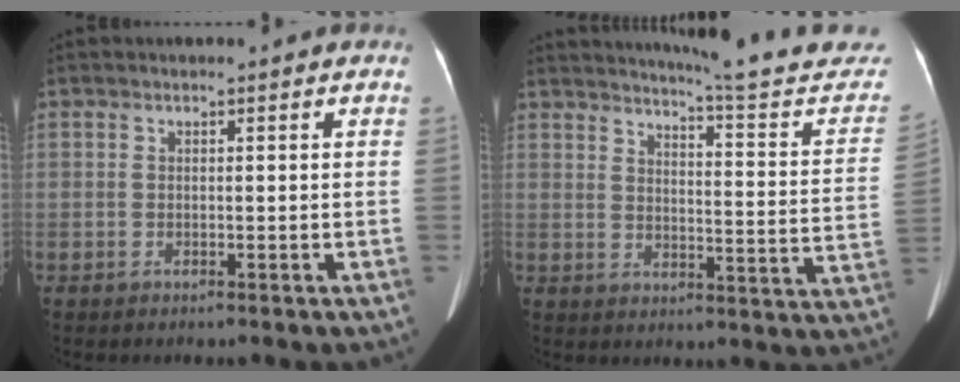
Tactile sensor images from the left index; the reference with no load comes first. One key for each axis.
{"total": 19.5, "fx": 18.3, "fy": 0.8, "fz": 6.7, "tx": -0.083, "ty": -0.084, "tz": 0.214}